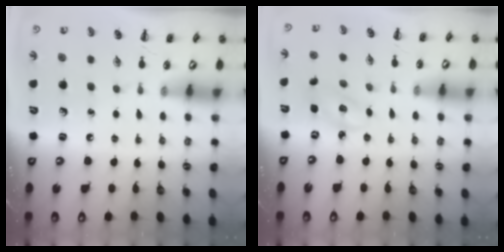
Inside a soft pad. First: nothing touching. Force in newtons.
{"total": 2.8, "press": 2.8, "slide": 0.7}